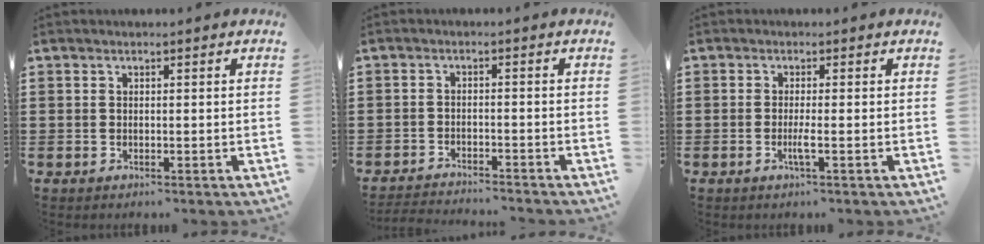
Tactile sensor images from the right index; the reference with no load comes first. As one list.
[{"total": 2.6, "force": [-2.6, -0.1, 0.0], "torque": [-0.003, 0.000, -0.055]}, {"total": 2.1, "force": [-0.7, -0.2, 1.9], "torque": [-0.039, -0.008, -0.016]}]